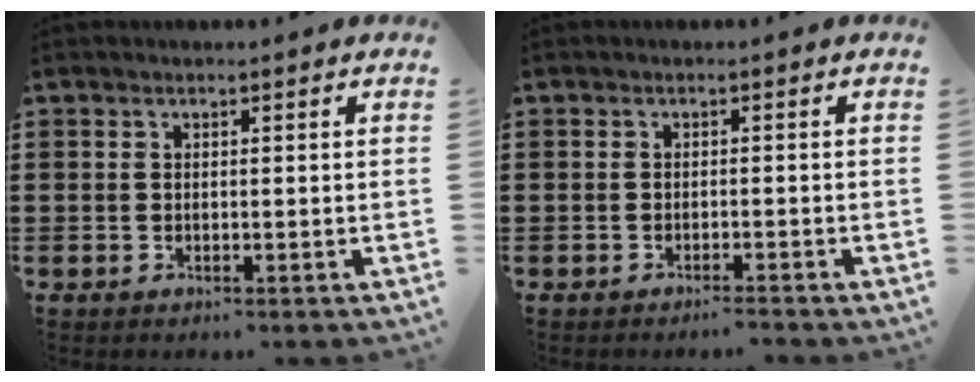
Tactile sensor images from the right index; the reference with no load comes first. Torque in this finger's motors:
{"motor_torque": [1.08, 1.06, 0.05, -0.01]}